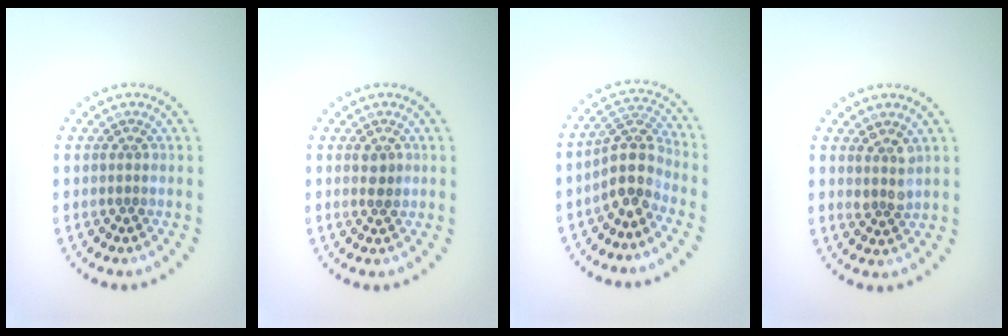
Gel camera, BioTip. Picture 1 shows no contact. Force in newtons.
{"total": 1.3, "press": 1.2, "slide": 0.3}
{"total": 3.6, "press": 2.9, "slide": 2.2}
{"total": 1.7, "press": 1.5, "slide": 0.8}